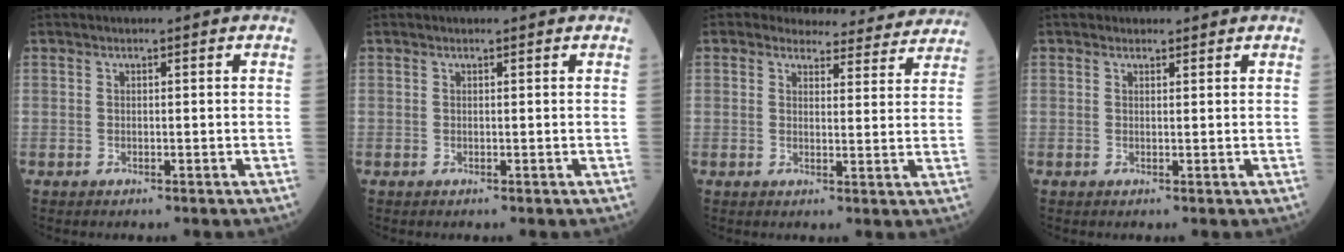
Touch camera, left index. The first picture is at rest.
{"total": 0.6, "force": [0.6, 0.1, 0.0], "torque": [-0.003, 0.002, 0.007]}
{"total": 11.8, "force": [11.2, 3.6, 1.3], "torque": [0.023, -0.010, 0.107]}
{"total": 1.1, "force": [0.9, 0.6, -0.1], "torque": [0.010, 0.003, 0.010]}